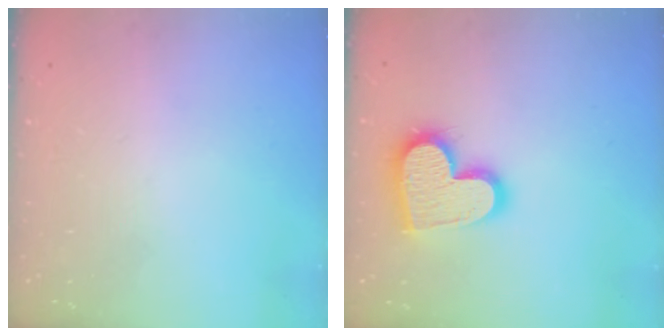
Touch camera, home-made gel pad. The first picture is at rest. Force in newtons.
{"total": 17.2, "press": 17.1, "slide": 1.2}